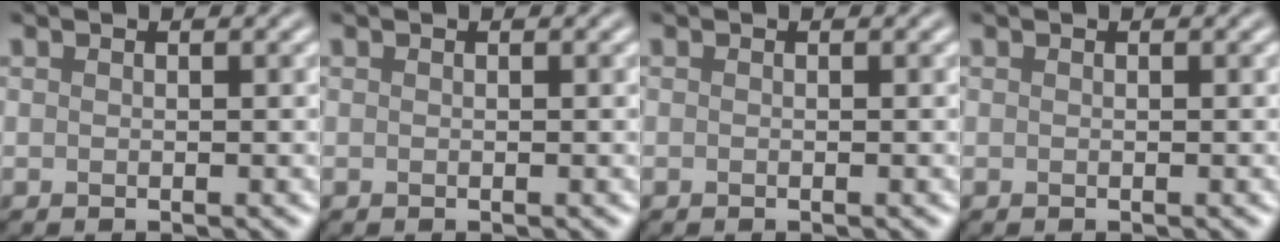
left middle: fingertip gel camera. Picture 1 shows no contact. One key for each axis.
{"total": 0.0}
{"total": 0.0}
{"total": 0.0}